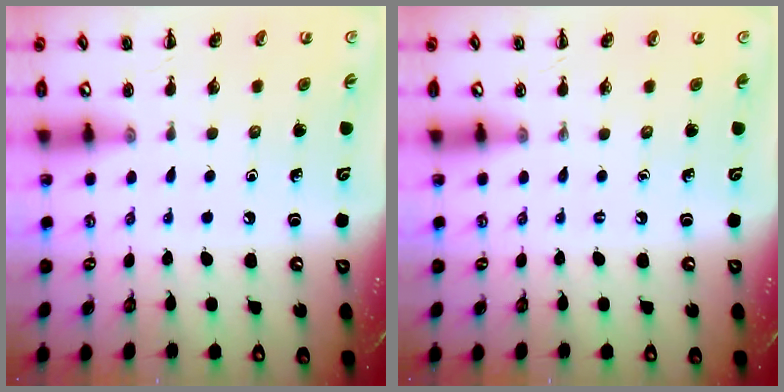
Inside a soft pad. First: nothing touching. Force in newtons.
{"total": 0.0}